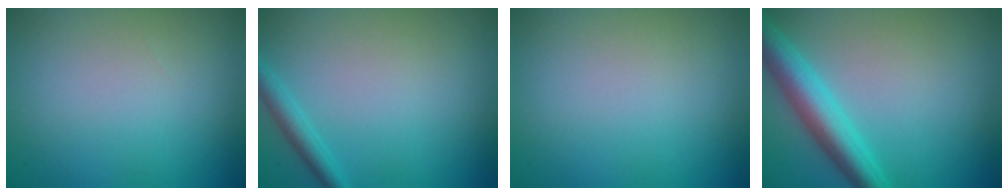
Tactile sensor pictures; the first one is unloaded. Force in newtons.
{"total": 1.8, "press": 1.8, "slide": 0.1}
{"total": 0.0}
{"total": 5.0, "press": 5.0, "slide": 0.2}